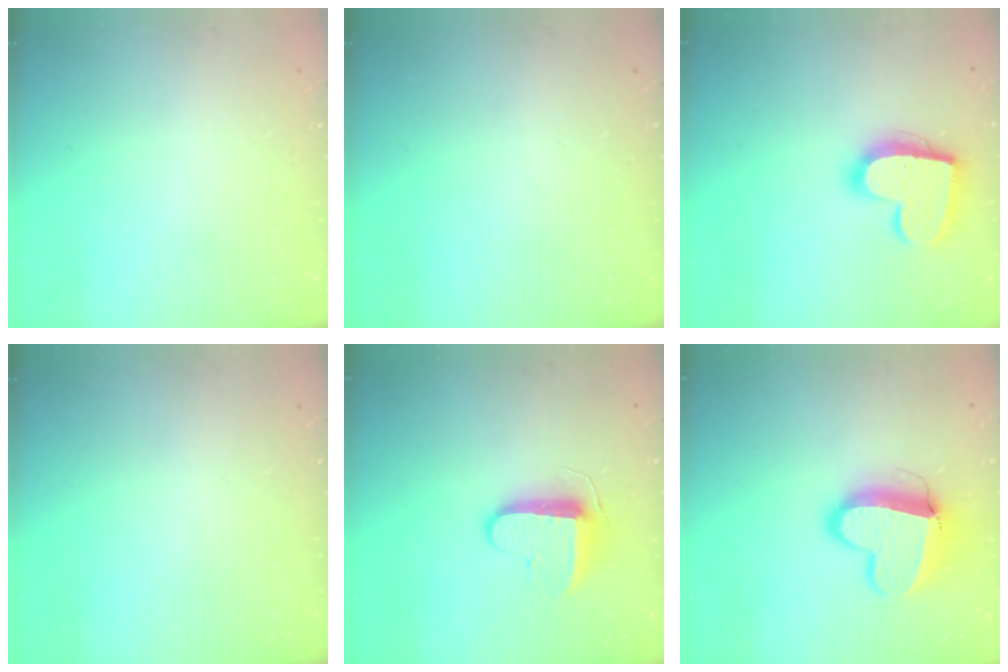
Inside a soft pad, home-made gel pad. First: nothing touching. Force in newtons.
{"total": 0.0}
{"total": 16.9, "press": 16.8, "slide": 1.2}
{"total": 0.0}
{"total": 10.4, "press": 10.3, "slide": 0.9}
{"total": 15.6, "press": 15.5, "slide": 1.5}